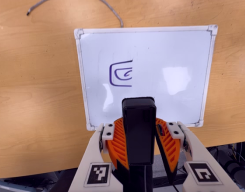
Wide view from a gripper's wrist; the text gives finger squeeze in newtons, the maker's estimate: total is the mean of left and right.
{"total": 8.7, "left": 9.0, "right": 8.4}